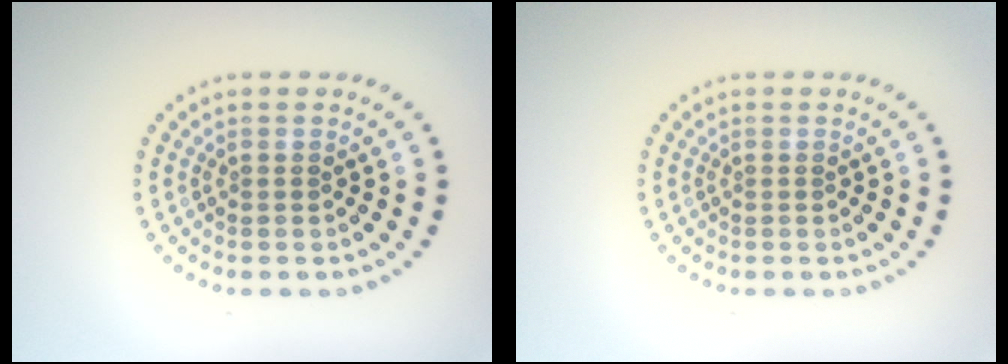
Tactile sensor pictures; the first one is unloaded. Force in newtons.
{"total": 0.0}